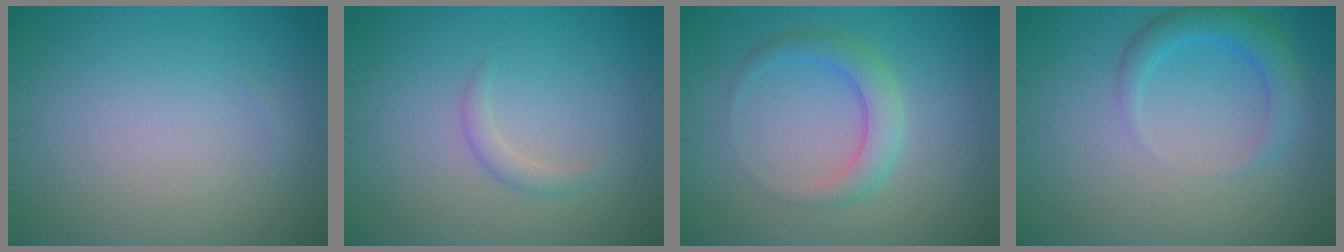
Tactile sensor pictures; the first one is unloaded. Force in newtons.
{"total": 1.2, "press": 1.2, "slide": 0.1}
{"total": 2.8, "press": 2.8, "slide": 0.1}
{"total": 2.9, "press": 2.9, "slide": 0.2}